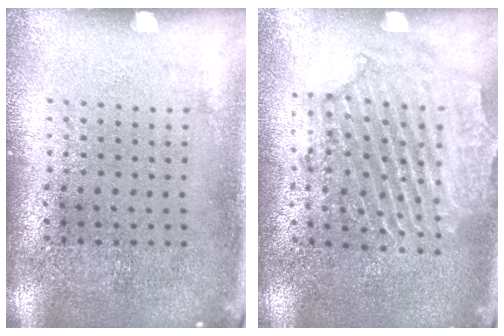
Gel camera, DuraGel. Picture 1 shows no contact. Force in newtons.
{"total": 2.1, "press": 2.0, "slide": 0.6}